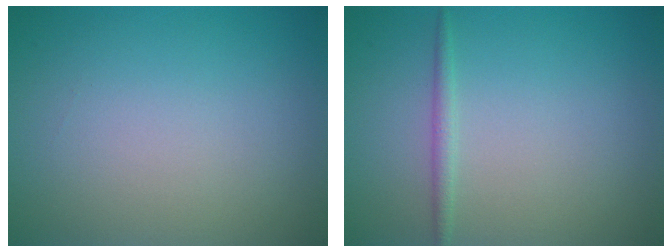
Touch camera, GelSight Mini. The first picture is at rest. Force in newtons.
{"total": 1.1, "press": 1.1, "slide": 0.1}